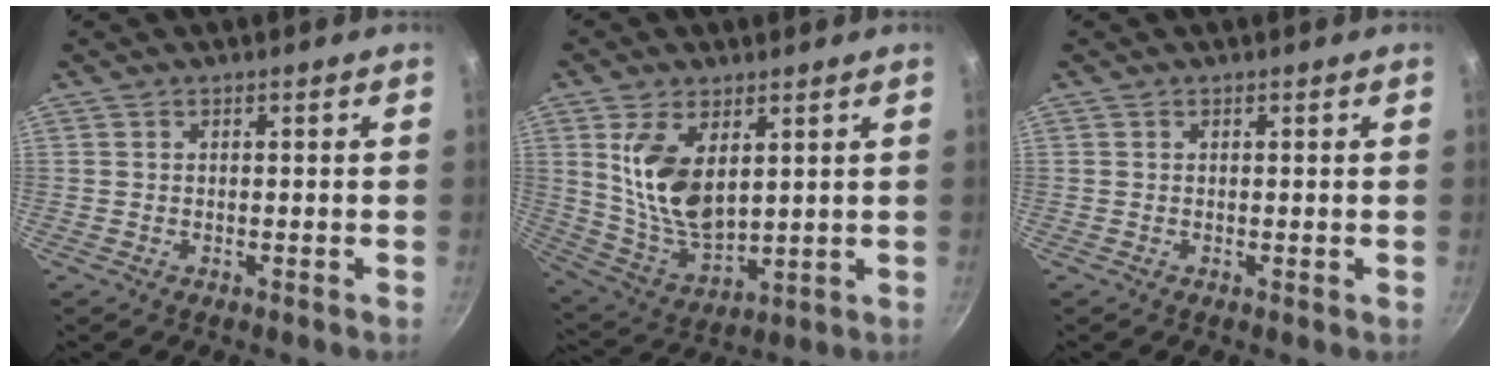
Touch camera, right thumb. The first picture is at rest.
{"total": 13.2, "force": [3.9, 7.2, 10.3], "torque": [-0.183, -0.036, 0.090]}
{"total": 0.0}